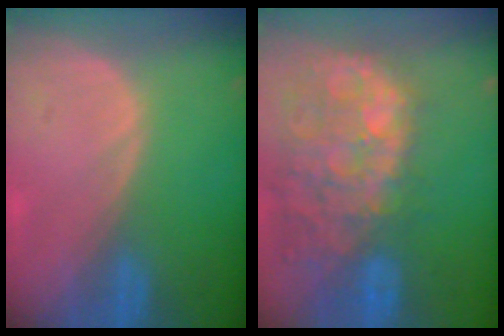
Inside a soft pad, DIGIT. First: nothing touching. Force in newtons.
{"total": 14.3, "press": 11.6, "slide": 8.3}